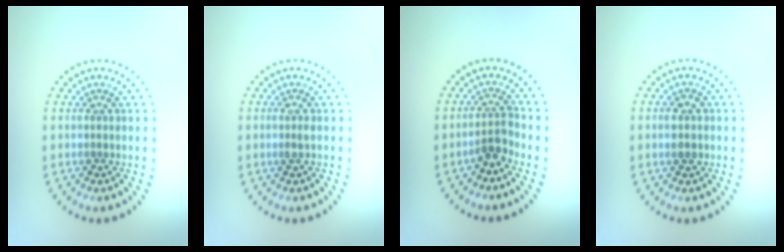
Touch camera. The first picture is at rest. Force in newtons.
{"total": 0.8, "press": 0.7, "slide": 0.4}
{"total": 2.2, "press": 1.7, "slide": 1.4}
{"total": 1.8, "press": 1.8, "slide": 0.1}